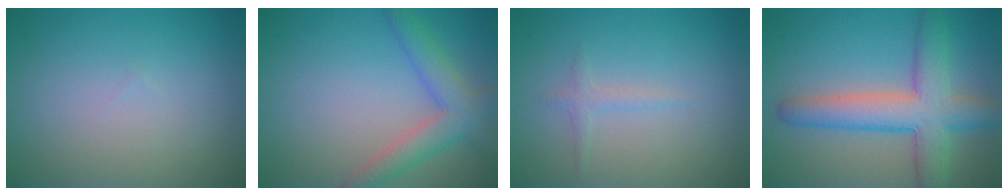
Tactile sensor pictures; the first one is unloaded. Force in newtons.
{"total": 4.1, "press": 4.1, "slide": 0.3}
{"total": 1.0, "press": 1.0, "slide": 0.1}
{"total": 7.4, "press": 7.4, "slide": 0.2}